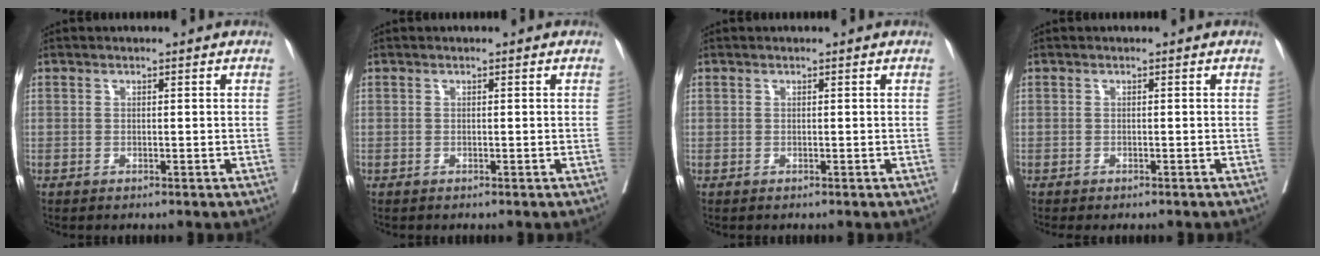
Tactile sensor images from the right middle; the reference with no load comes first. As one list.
[{"total": 0.0}, {"total": 0.0}, {"total": 1.1, "force": [-1.0, 0.5, 0.3], "torque": [-0.005, -0.001, -0.015]}]